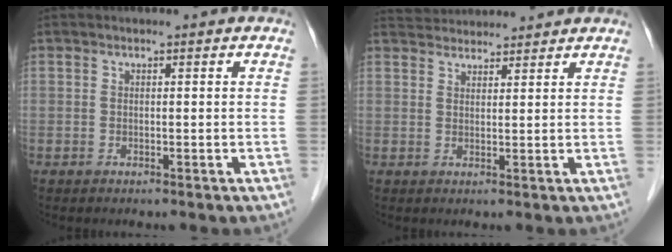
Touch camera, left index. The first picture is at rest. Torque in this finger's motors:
{"motor_torque": [-0.49, -0.87, -0.03, 0.01]}